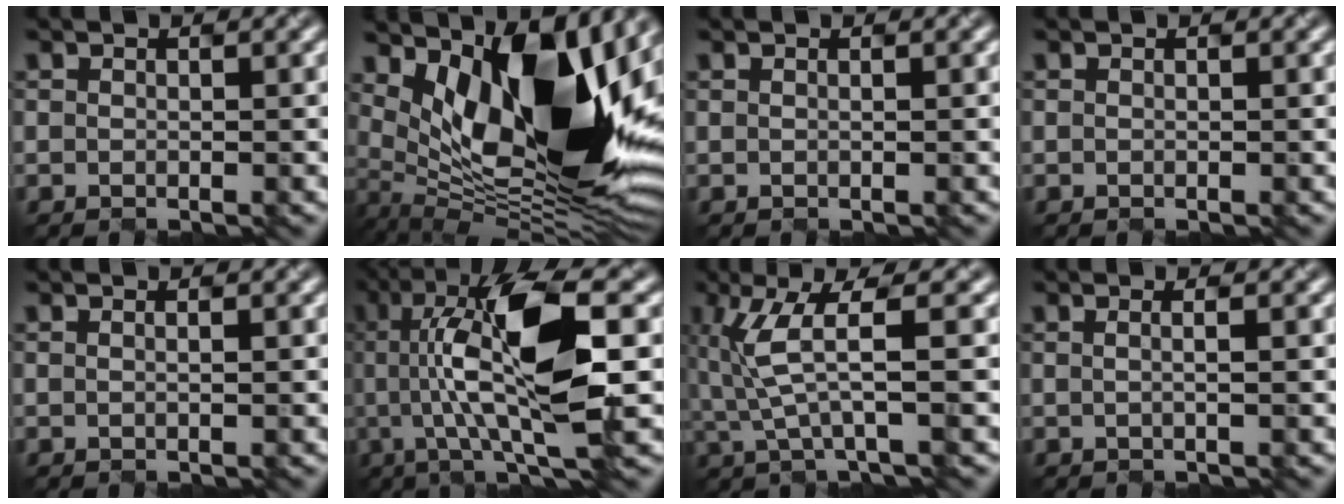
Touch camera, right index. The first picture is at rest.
{"total": 16.5, "force": [3.9, 7.1, 14.4], "torque": [-0.232, -0.002, 0.080]}
{"total": 0.8, "force": [0.3, 0.5, 0.6], "torque": [-0.006, 0.011, -0.003]}
{"total": 0.0}
{"total": 1.5, "force": [0.5, 0.9, 1.1], "torque": [-0.012, 0.020, -0.004]}
{"total": 10.9, "force": [0.4, 2.5, 10.6], "torque": [-0.205, 0.003, 0.031]}
{"total": 4.0, "force": [0.0, 0.2, 4.0], "torque": [-0.112, 0.001, 0.024]}
{"total": 1.8, "force": [0.1, 0.8, 1.6], "torque": [-0.021, 0.014, -0.004]}